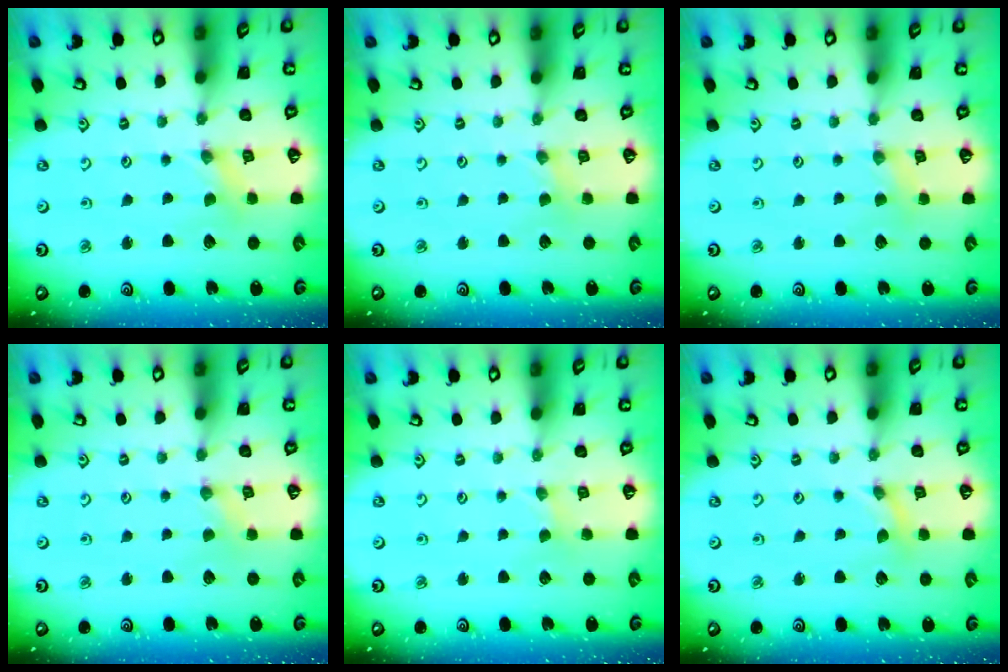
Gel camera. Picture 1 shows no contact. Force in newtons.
{"total": 1.7, "press": 1.7, "slide": 0.4}
{"total": 2.5, "press": 2.5, "slide": 0.4}
{"total": 0.0}
{"total": 0.0}
{"total": 0.0}